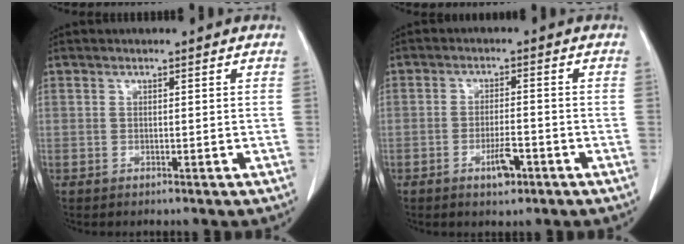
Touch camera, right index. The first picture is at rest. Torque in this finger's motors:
{"motor_torque": [-0.07, 0.01, -0.01, 0.01]}